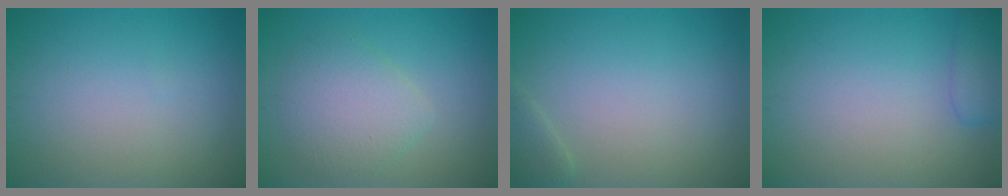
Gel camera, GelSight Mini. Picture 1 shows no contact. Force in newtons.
{"total": 3.6, "press": 3.6, "slide": 0.2}
{"total": 1.3, "press": 1.3, "slide": 0.0}
{"total": 2.3, "press": 2.3, "slide": 0.2}